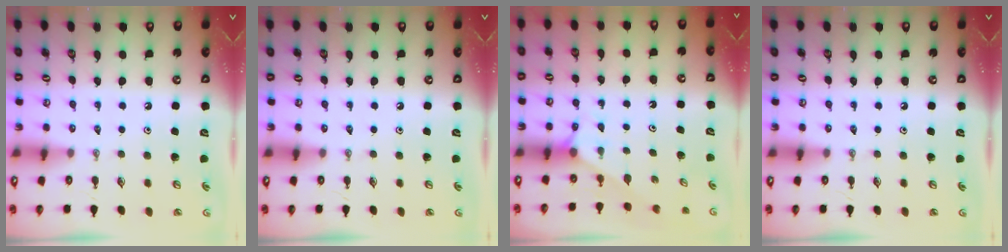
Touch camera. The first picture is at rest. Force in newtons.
{"total": 0.0}
{"total": 2.8, "press": 2.8, "slide": 0.3}
{"total": 0.0}